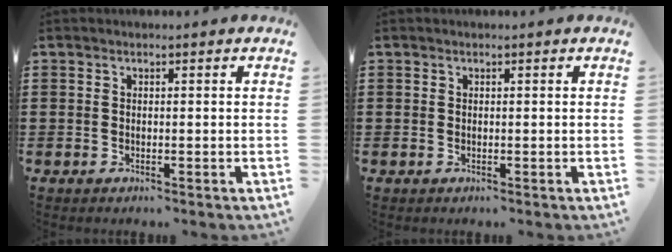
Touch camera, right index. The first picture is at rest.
{"total": 0.0}